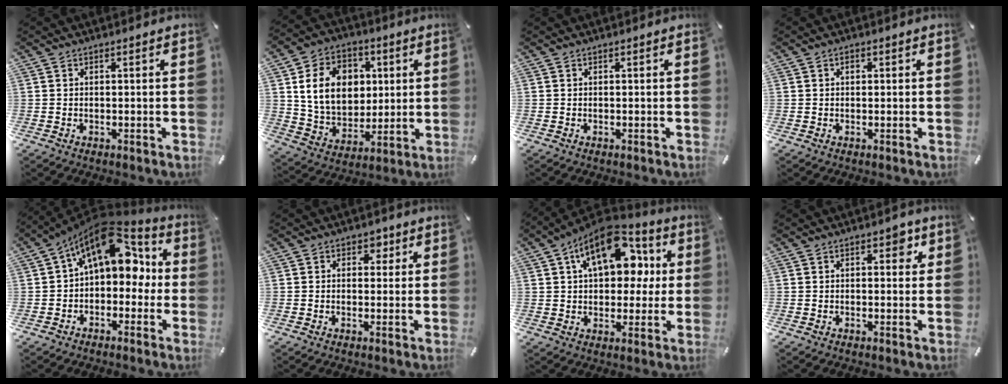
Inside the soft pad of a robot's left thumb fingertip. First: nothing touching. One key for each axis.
{"total": 14.5, "fx": 3.3, "fy": 12.1, "fz": 7.4, "tx": -0.149, "ty": 0.003, "tz": 0.064}
{"total": 0.0}
{"total": 1.1, "fx": 0.2, "fy": 0.9, "fz": 0.6, "tx": -0.014, "ty": 0.006, "tz": 0.003}
{"total": 16.0, "fx": 6.5, "fy": 9.6, "fz": 11.0, "tx": -0.155, "ty": -0.032, "tz": 0.112}
{"total": 3.3, "fx": 0.8, "fy": 2.7, "fz": 1.7, "tx": -0.005, "ty": -0.003, "tz": 0.004}
{"total": 18.0, "fx": 7.0, "fy": 11.3, "fz": 12.0, "tx": -0.192, "ty": -0.023, "tz": 0.122}
{"total": 3.4, "fx": 1.0, "fy": 1.9, "fz": 2.6, "tx": -0.024, "ty": -0.002, "tz": 0.006}